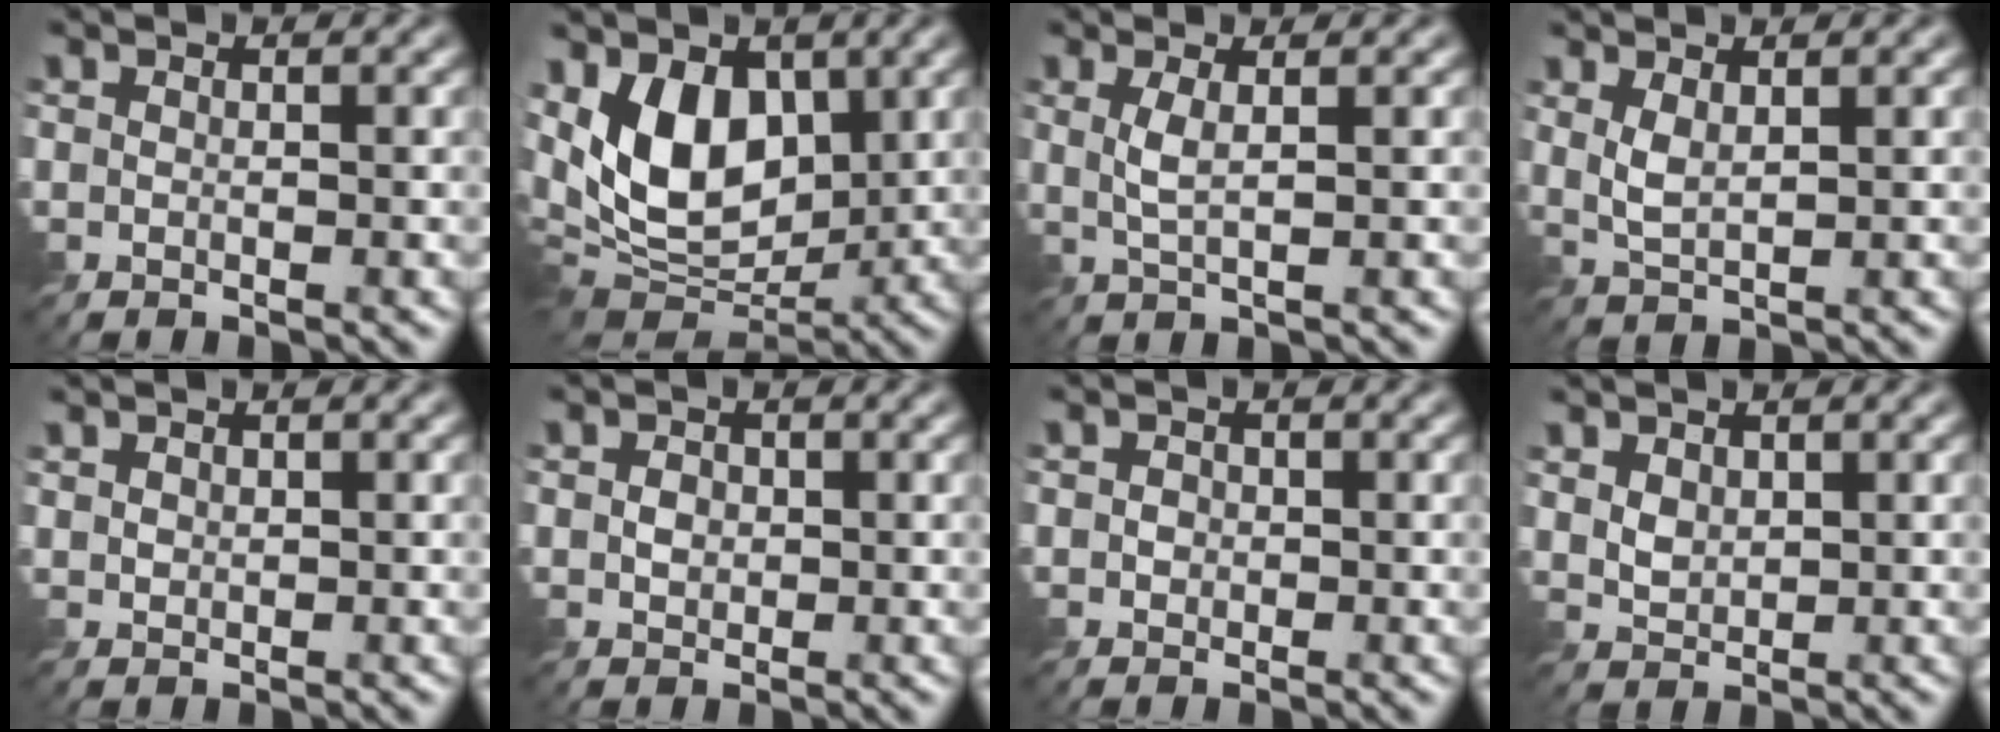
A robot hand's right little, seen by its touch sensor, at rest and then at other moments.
{"total": 8.7, "force": [1.8, 5.5, 6.5], "torque": [-0.123, -0.013, 0.022]}
{"total": 1.8, "force": [0.3, 0.2, 1.8], "torque": [-0.042, -0.001, 0.006]}
{"total": 1.8, "force": [0.7, 0.6, 1.5], "torque": [-0.043, -0.003, 0.017]}
{"total": 0.8, "force": [0.6, 0.5, 0.1], "torque": [-0.006, 0.000, 0.012]}
{"total": 1.3, "force": [0.0, 1.1, 0.7], "torque": [-0.016, -0.002, -0.003]}
{"total": 1.1, "force": [0.0, 1.1, 0.4], "torque": [-0.005, -0.001, -0.002]}
{"total": 1.7, "force": [0.7, 1.2, 1.0], "torque": [-0.025, -0.003, 0.016]}